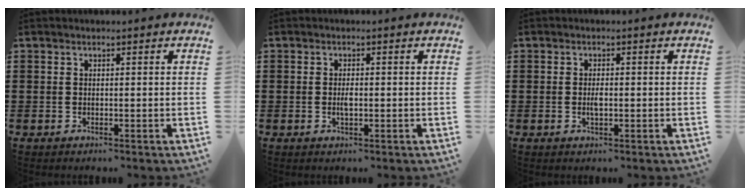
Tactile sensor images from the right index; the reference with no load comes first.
{"total": 1.9, "force": [-0.2, 0.6, 1.8], "torque": [-0.033, 0.000, -0.004]}
{"total": 1.9, "force": [-0.2, 0.6, 1.8], "torque": [-0.041, -0.002, -0.007]}